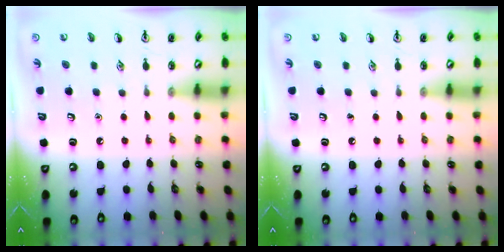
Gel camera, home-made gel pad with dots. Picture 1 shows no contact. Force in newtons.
{"total": 0.0}